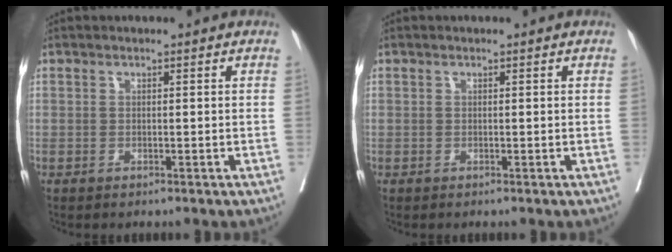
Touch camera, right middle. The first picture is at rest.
{"total": 0.0}